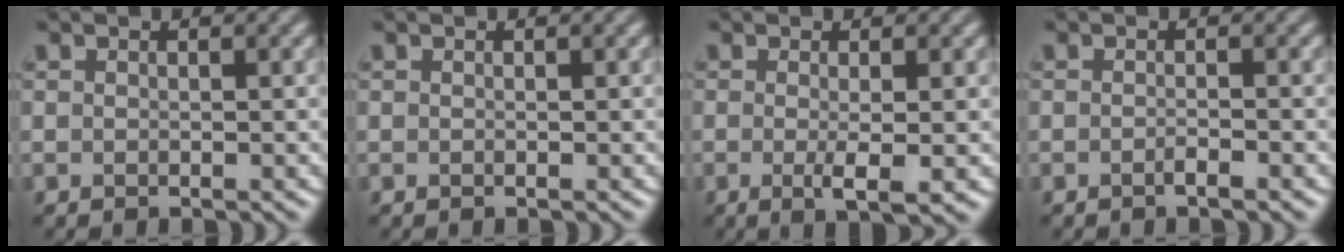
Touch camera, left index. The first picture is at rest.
{"total": 0.0}
{"total": 2.7, "force": [-0.4, 0.4, 2.6], "torque": [-0.047, -0.010, -0.005]}
{"total": 1.1, "force": [-0.6, 0.2, 0.9], "torque": [-0.014, 0.000, -0.013]}